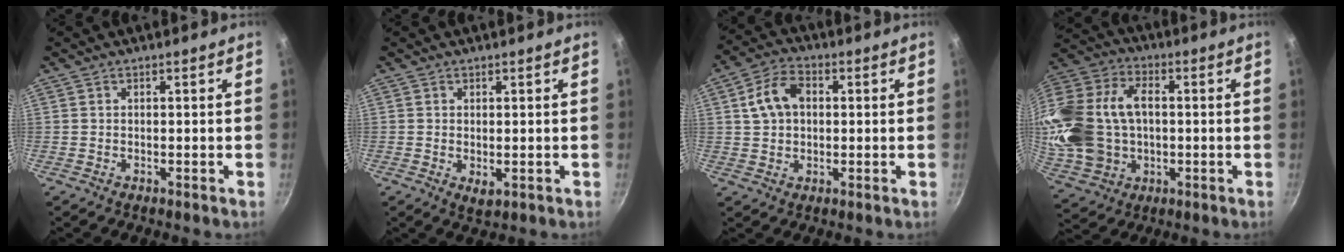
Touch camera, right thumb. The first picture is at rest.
{"total": 2.1, "force": [-0.1, 1.2, 1.7], "torque": [-0.027, -0.009, 0.002]}
{"total": 8.5, "force": [1.5, 6.1, 5.7], "torque": [-0.087, 0.018, 0.018]}
{"total": 21.9, "force": [0.6, 15.7, 15.2], "torque": [-0.304, 0.031, 0.021]}